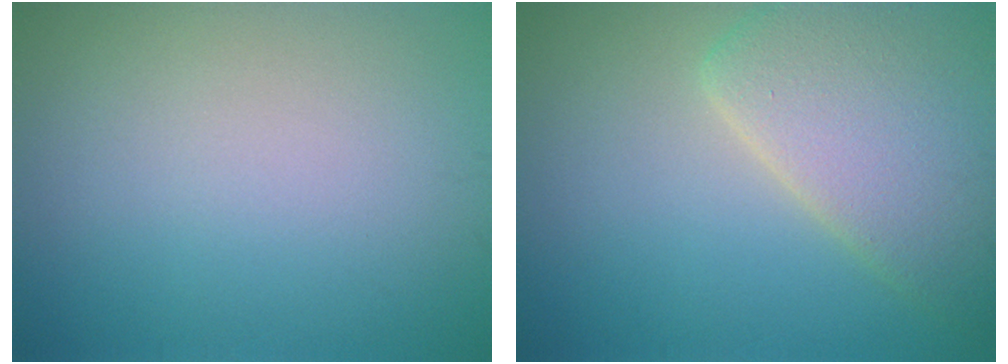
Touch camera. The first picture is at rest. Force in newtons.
{"total": 7.3, "press": 7.3, "slide": 0.6}